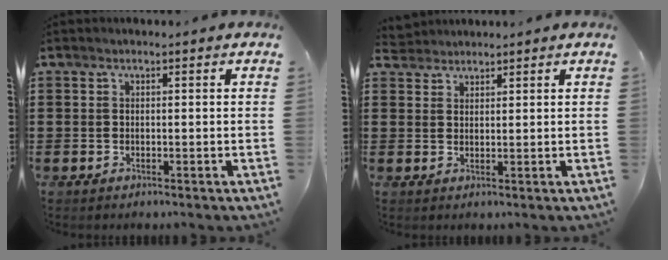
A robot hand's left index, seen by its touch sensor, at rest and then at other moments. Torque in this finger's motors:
{"motor_torque": [0.06, -0.06, -0.05, -0.02]}